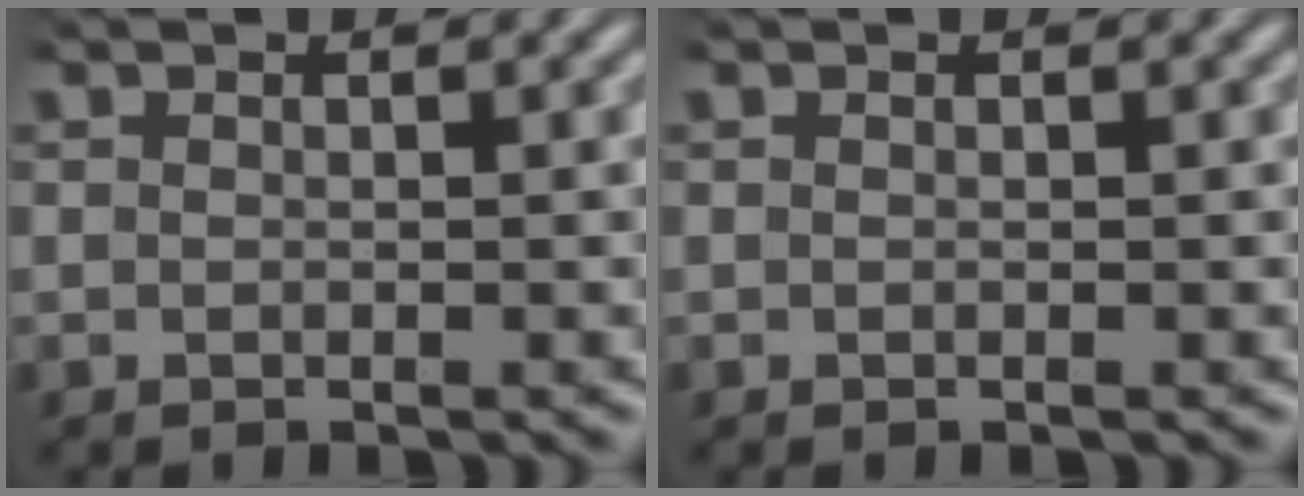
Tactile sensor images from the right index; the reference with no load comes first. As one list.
[{"total": 0.0}]